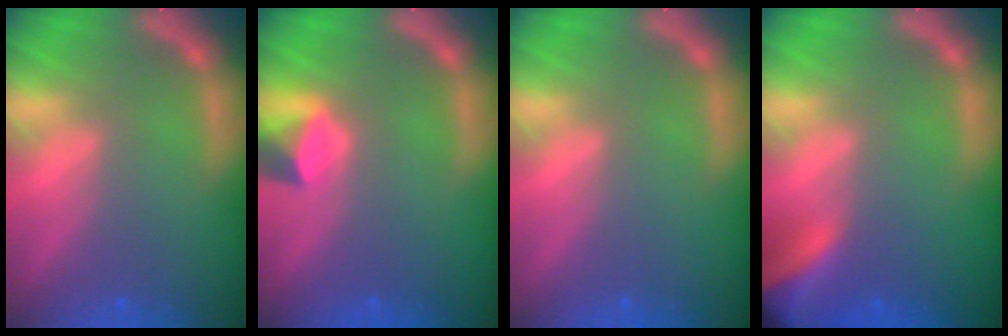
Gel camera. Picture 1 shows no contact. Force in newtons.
{"total": 2.4}
{"total": 0.0}
{"total": 8.4}